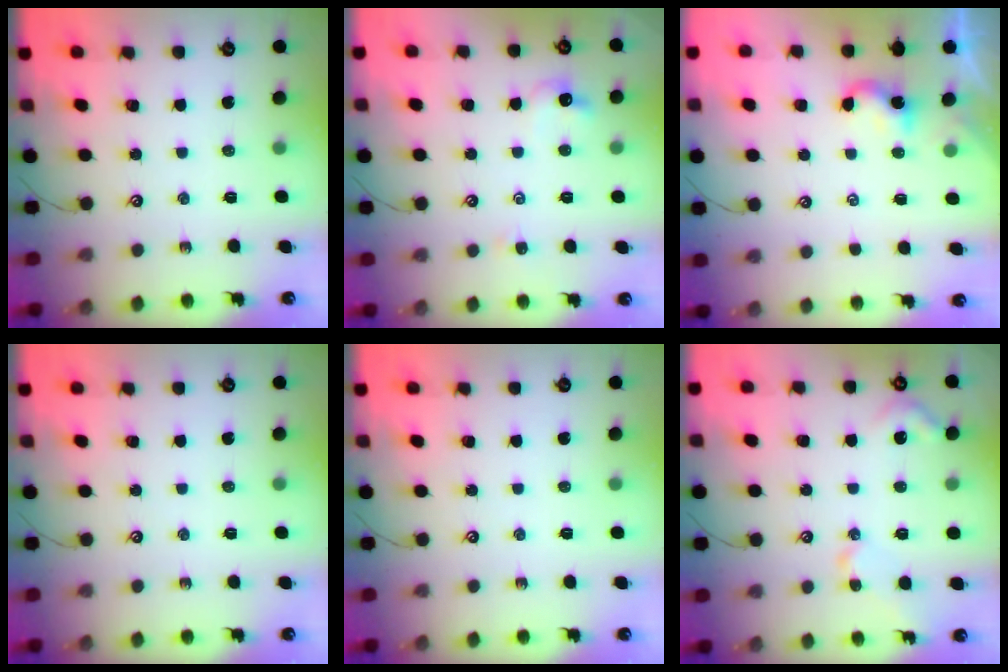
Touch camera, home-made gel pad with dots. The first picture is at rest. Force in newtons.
{"total": 2.4, "press": 2.3, "slide": 0.7}
{"total": 2.8, "press": 2.7, "slide": 0.3}
{"total": 0.0}
{"total": 0.0}
{"total": 5.2, "press": 5.1, "slide": 0.9}